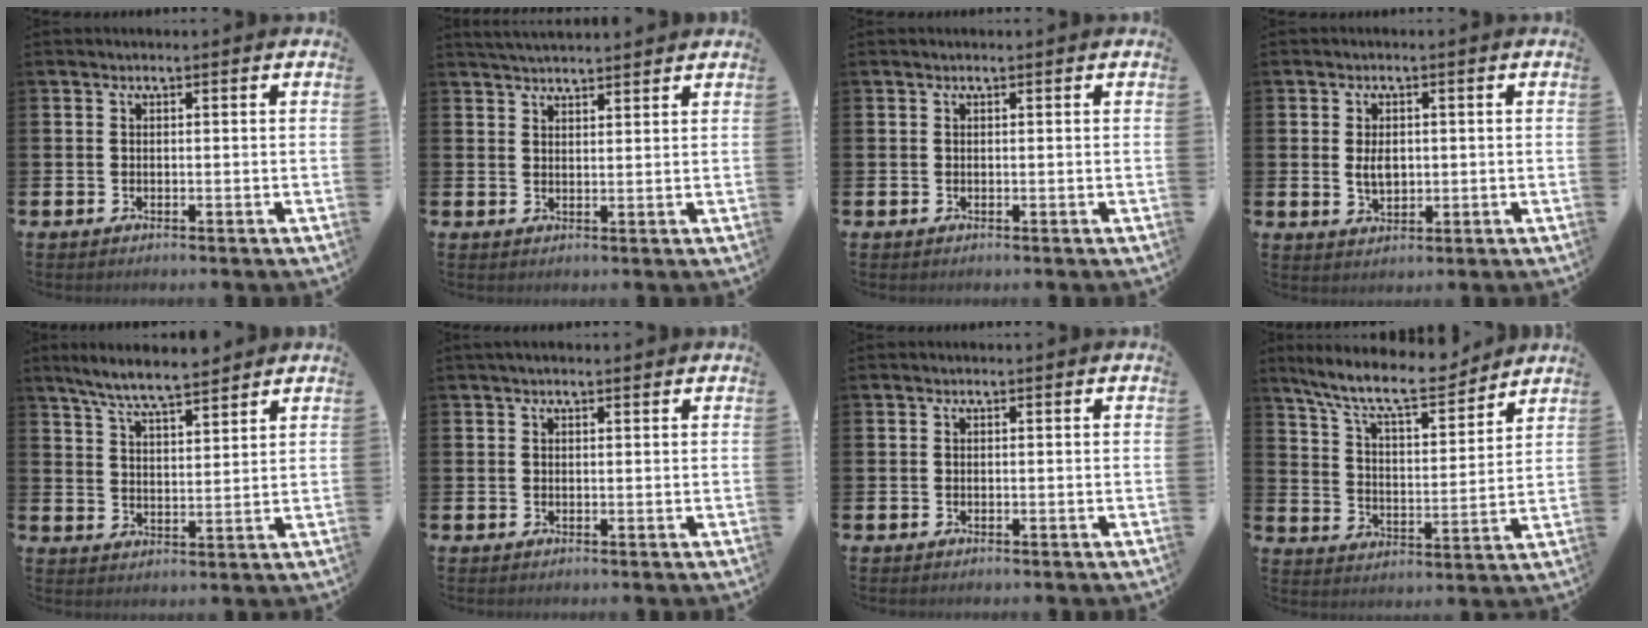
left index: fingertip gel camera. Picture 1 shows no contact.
{"total": 3.2, "force": [3.2, 0.1, 0.2], "torque": [-0.010, -0.012, 0.058]}
{"total": 0.0}
{"total": 3.0, "force": [0.4, 1.9, 2.3], "torque": [-0.031, 0.001, 0.002]}
{"total": 7.0, "force": [6.6, 0.7, 2.2], "torque": [-0.068, -0.025, 0.121]}
{"total": 1.1, "force": [1.0, 0.2, 0.6], "torque": [-0.009, 0.002, 0.016]}
{"total": 0.0}
{"total": 10.6, "force": [9.4, 2.1, 4.4], "torque": [-0.110, -0.059, 0.164]}